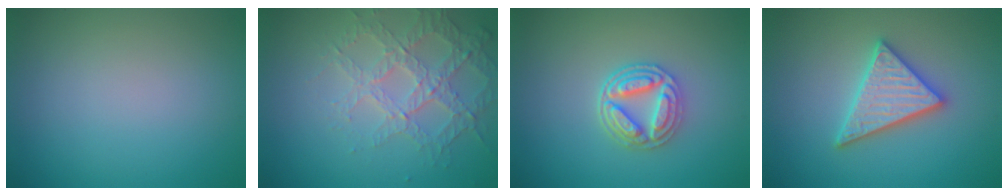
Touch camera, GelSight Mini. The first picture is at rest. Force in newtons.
{"total": 3.4, "press": 3.2, "slide": 1.2}
{"total": 4.1, "press": 3.5, "slide": 2.1}
{"total": 4.7, "press": 4.7, "slide": 0.6}